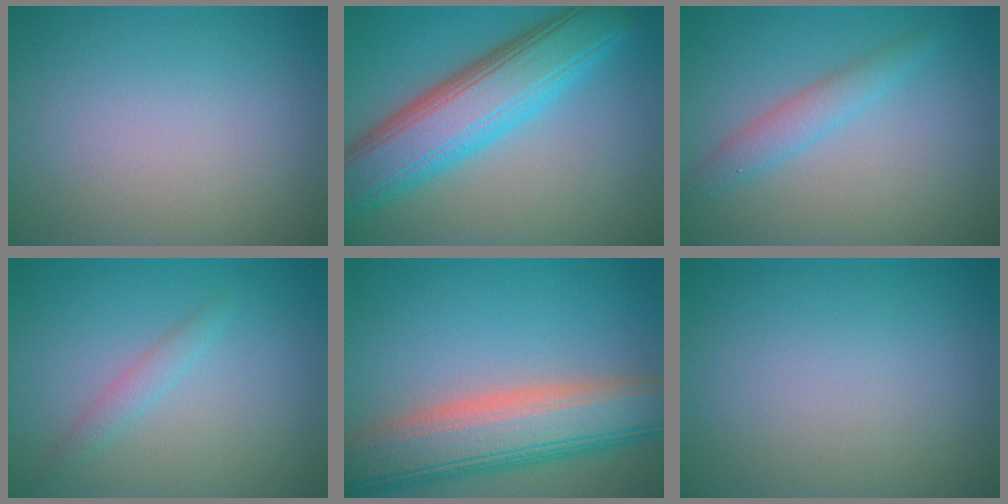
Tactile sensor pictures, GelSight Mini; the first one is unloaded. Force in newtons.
{"total": 9.6, "press": 9.6, "slide": 0.4}
{"total": 2.3, "press": 2.3, "slide": 0.1}
{"total": 1.5, "press": 1.5, "slide": 0.1}
{"total": 9.6, "press": 9.6, "slide": 0.8}
{"total": 0.0}